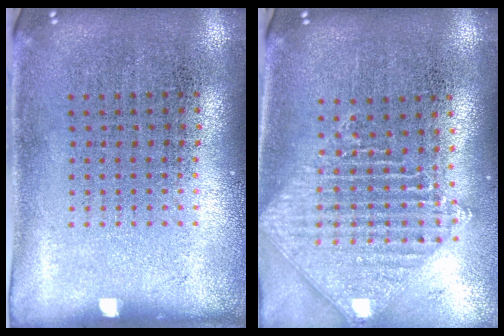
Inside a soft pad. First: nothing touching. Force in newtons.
{"total": 1.6, "press": 1.4, "slide": 0.8}